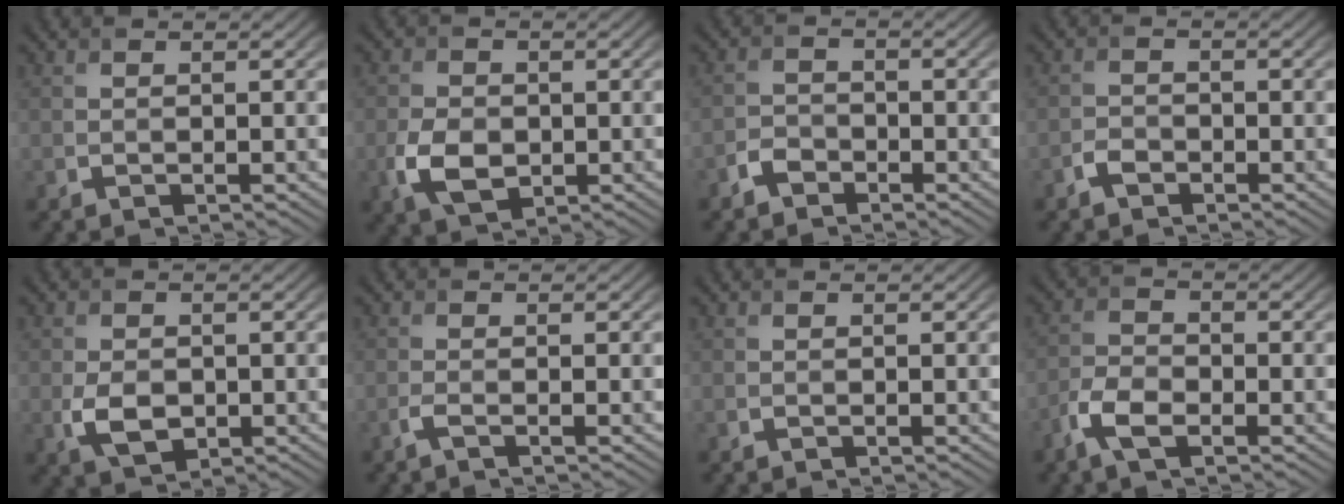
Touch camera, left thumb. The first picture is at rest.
{"total": 5.2, "force": [-1.3, 3.6, 3.6], "torque": [-0.083, -0.010, -0.027]}
{"total": 2.3, "force": [-1.8, 1.4, 0.7], "torque": [-0.012, 0.003, -0.044]}
{"total": 1.8, "force": [-1.3, 1.0, 0.8], "torque": [-0.014, 0.003, -0.029]}
{"total": 3.8, "force": [-0.7, 2.7, 2.7], "torque": [-0.063, -0.011, -0.011]}
{"total": 1.2, "force": [-0.7, 0.1, 1.0], "torque": [-0.023, 0.002, -0.020]}
{"total": 0.0}
{"total": 4.5, "force": [-2.6, 2.2, 3.0], "torque": [-0.068, -0.002, -0.062]}